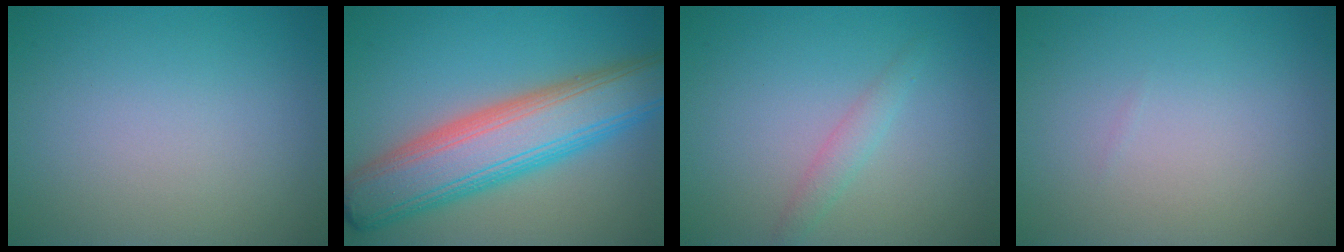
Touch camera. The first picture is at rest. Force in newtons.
{"total": 9.7, "press": 9.7, "slide": 0.5}
{"total": 1.4, "press": 1.4, "slide": 0.1}
{"total": 0.0}